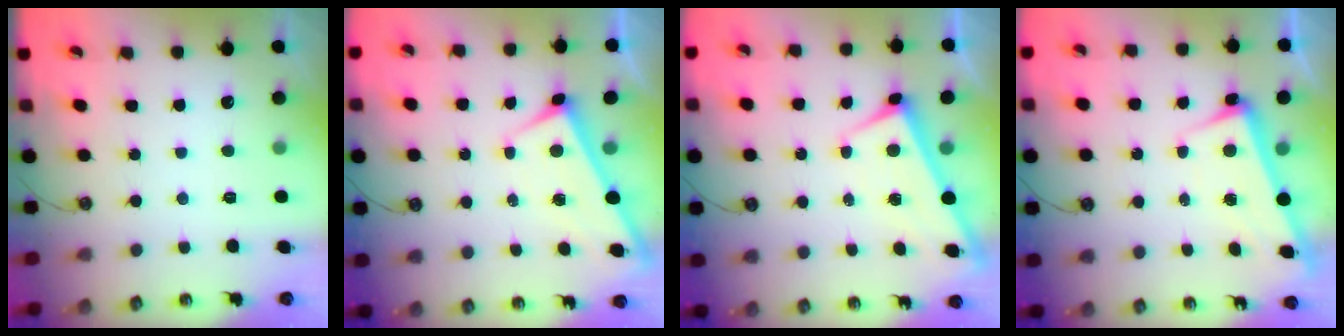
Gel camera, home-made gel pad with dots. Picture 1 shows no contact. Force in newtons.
{"total": 1.7, "press": 1.7, "slide": 0.2}
{"total": 1.0, "press": 1.0, "slide": 0.0}
{"total": 2.5, "press": 2.2, "slide": 1.1}